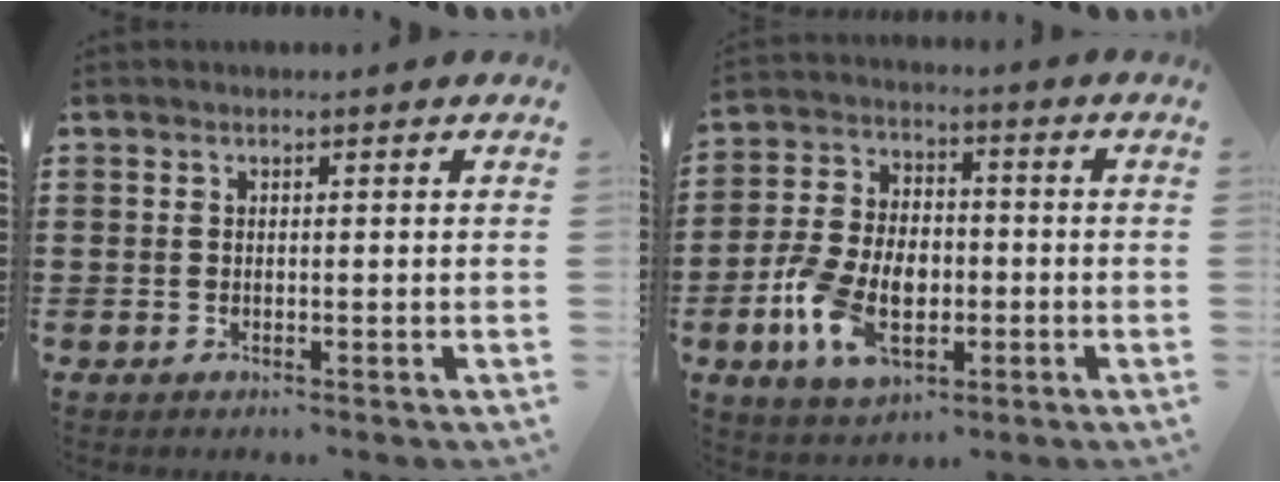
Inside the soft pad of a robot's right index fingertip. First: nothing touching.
{"total": 9.8, "force": [-3.0, 6.1, 7.0], "torque": [-0.167, 0.003, -0.059]}